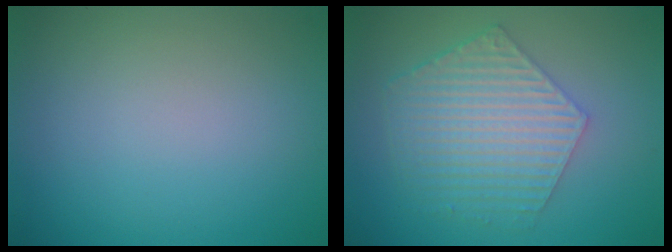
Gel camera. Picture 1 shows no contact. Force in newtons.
{"total": 5.9, "press": 4.3, "slide": 4.0}